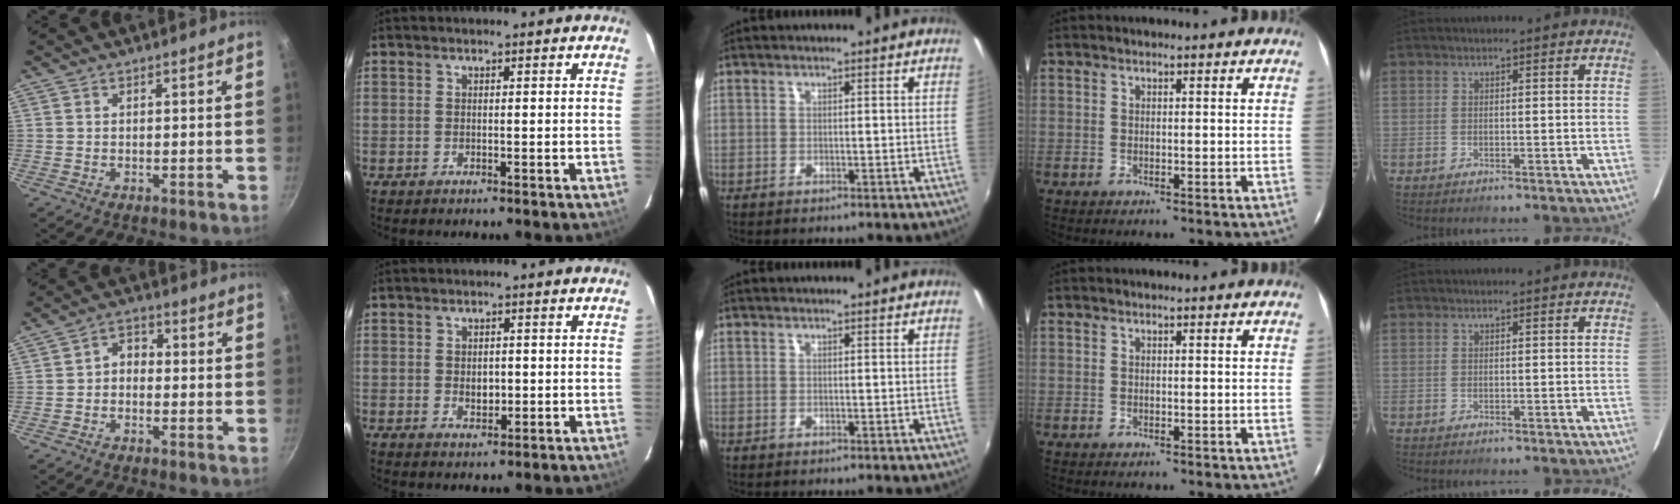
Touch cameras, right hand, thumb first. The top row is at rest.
{"thumb": {"total": 3.4, "force": [-0.9, 2.6, 2.0], "torque": [-0.020, 0.020, -0.024]}, "index": {"total": 3.0, "force": [-0.3, 2.1, 2.1], "torque": [-0.035, 0.001, -0.003]}}